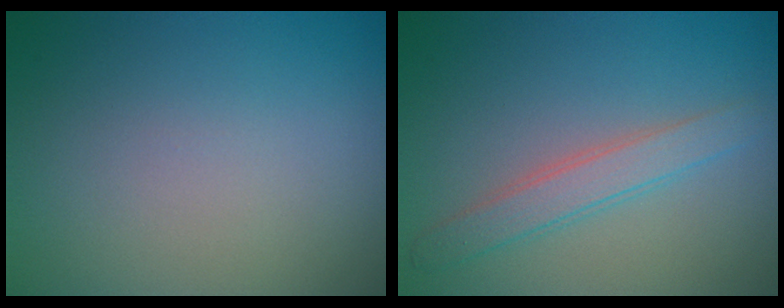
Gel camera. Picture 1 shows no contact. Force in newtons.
{"total": 2.4, "press": 2.4, "slide": 0.2}